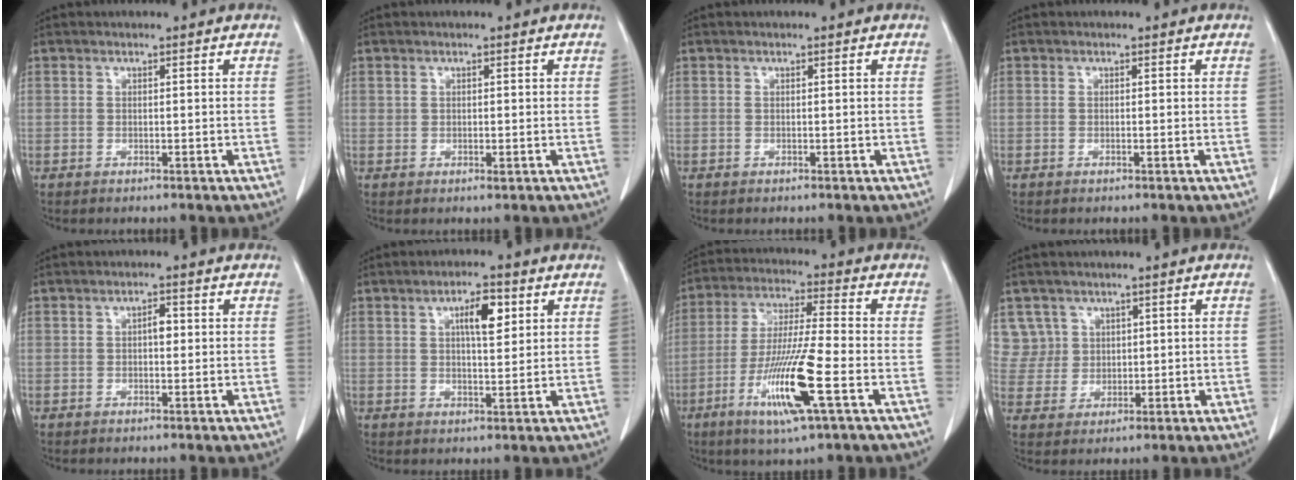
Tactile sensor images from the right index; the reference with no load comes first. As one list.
[{"total": 0.7, "force": [0.2, 0.6, 0.4], "torque": [-0.008, -0.003, 0.005]}, {"total": 0.0}, {"total": 0.0}, {"total": 1.8, "force": [0.1, 0.9, 1.5], "torque": [-0.021, 0.005, 0.000]}, {"total": 5.4, "force": [2.1, 1.6, 4.7], "torque": [-0.080, 0.004, 0.035]}, {"total": 13.4, "force": [-5.1, 0.1, 12.4], "torque": [-0.248, -0.024, -0.095]}, {"total": 5.4, "force": [2.5, 4.7, -0.5], "torque": [0.018, 0.013, 0.056]}]